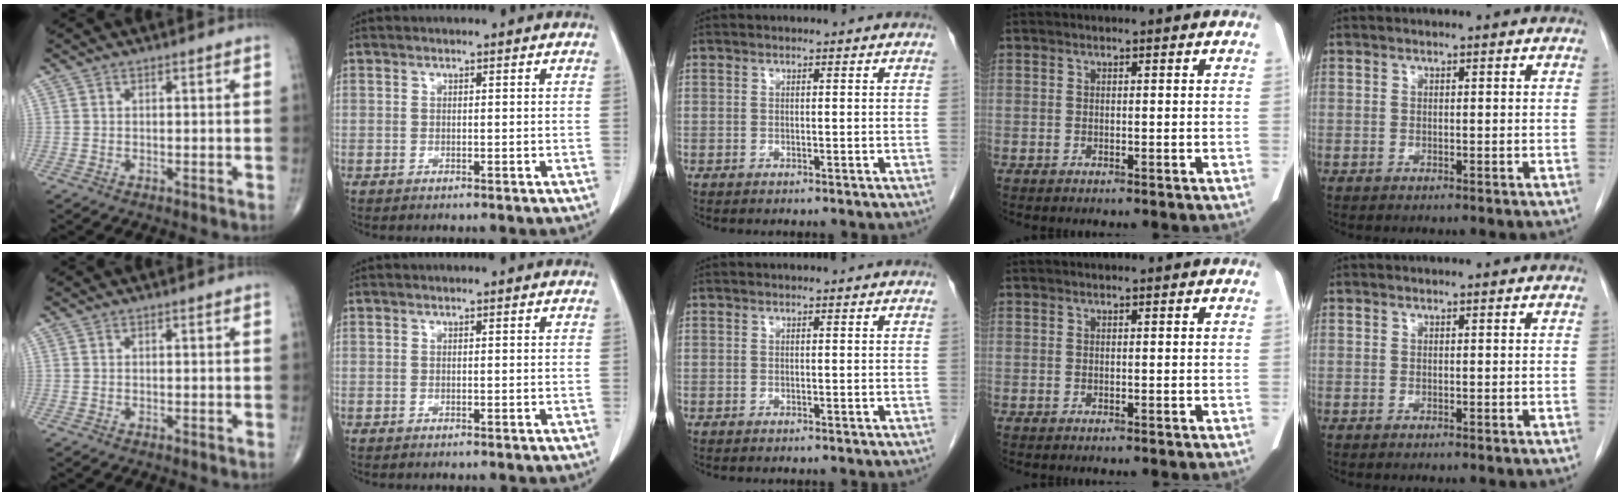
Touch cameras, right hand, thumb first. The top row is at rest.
{}